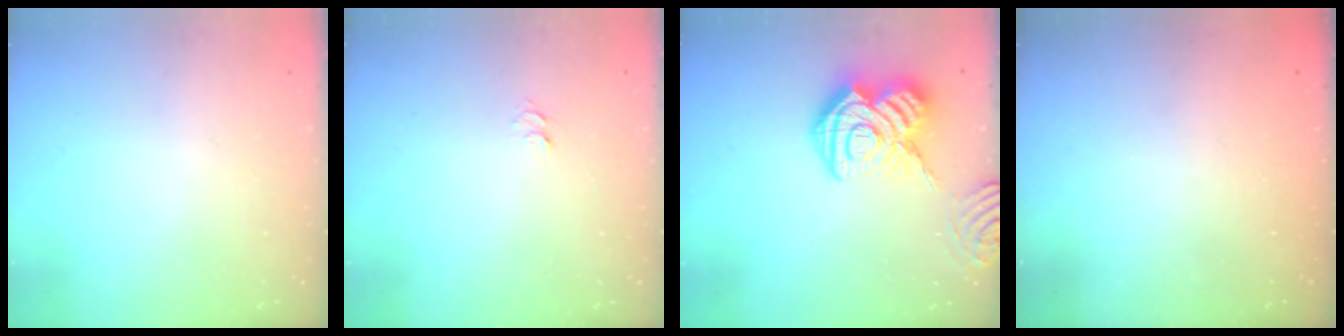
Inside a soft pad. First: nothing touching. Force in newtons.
{"total": 3.6, "press": 3.6, "slide": 0.4}
{"total": 18.1, "press": 18.1, "slide": 1.7}
{"total": 2.3, "press": 2.2, "slide": 0.8}